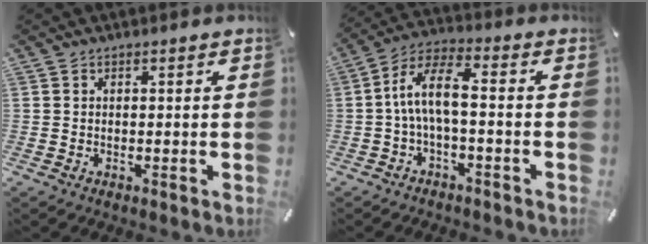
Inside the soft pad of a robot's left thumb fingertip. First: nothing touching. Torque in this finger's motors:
{"motor_torque": [1.24, 1.25, 1.15, -0.16, 0.17]}